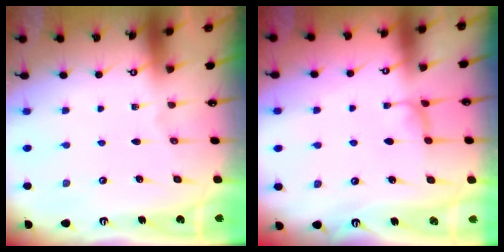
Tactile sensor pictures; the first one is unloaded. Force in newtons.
{"total": 0.6, "press": 0.3, "slide": 0.5}